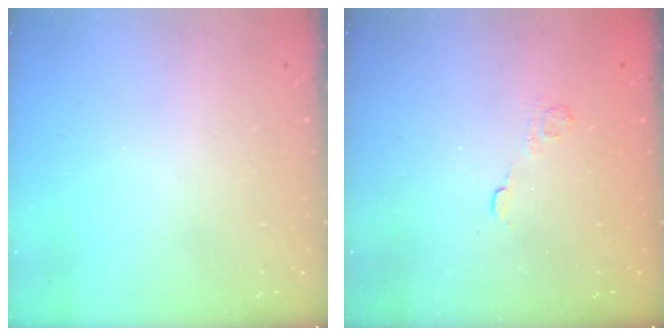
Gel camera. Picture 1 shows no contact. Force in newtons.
{"total": 2.7, "press": 2.3, "slide": 1.4}